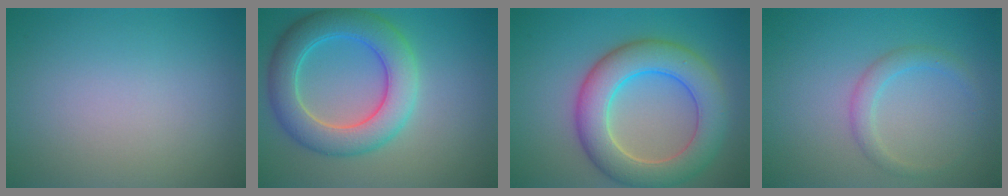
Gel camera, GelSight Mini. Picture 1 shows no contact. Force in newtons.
{"total": 6.9, "press": 6.9, "slide": 0.5}
{"total": 7.8, "press": 7.7, "slide": 0.4}
{"total": 1.9, "press": 1.9, "slide": 0.2}